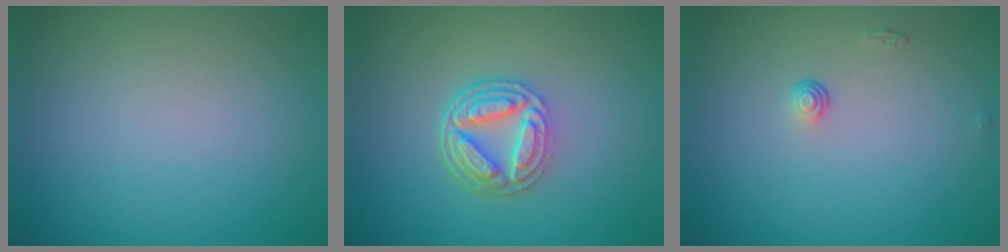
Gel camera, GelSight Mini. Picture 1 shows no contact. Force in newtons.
{"total": 5.0, "press": 3.7, "slide": 3.3}
{"total": 0.8, "press": 0.5, "slide": 0.6}